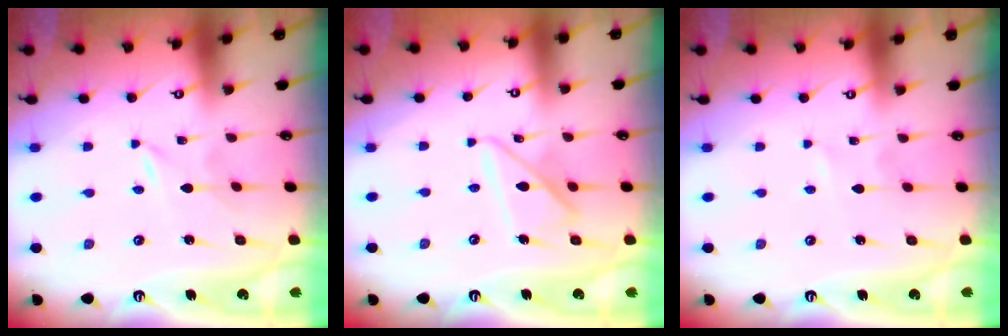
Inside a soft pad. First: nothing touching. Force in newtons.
{"total": 10.2, "press": 10.1, "slide": 0.9}
{"total": 0.6, "press": 0.6, "slide": 0.1}